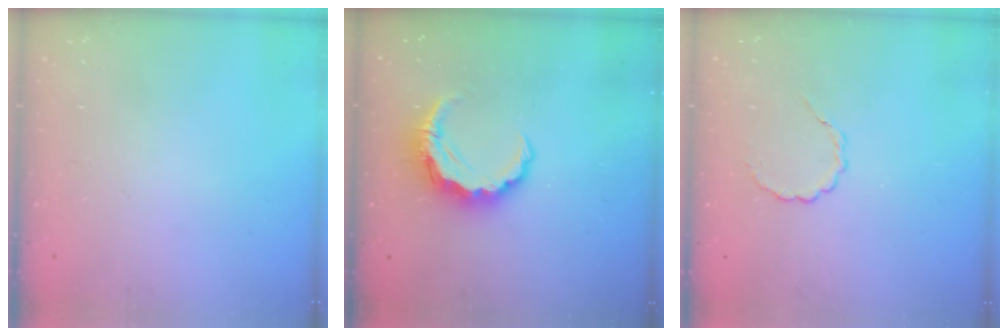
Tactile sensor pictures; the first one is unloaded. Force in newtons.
{"total": 7.9, "press": 7.9, "slide": 0.4}
{"total": 2.9, "press": 2.6, "slide": 1.1}